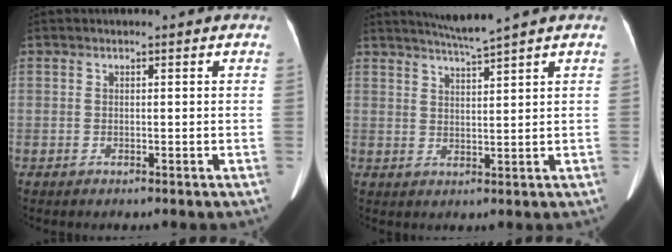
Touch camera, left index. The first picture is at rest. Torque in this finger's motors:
{"motor_torque": [0.10, -0.48, -0.04, 0.04]}